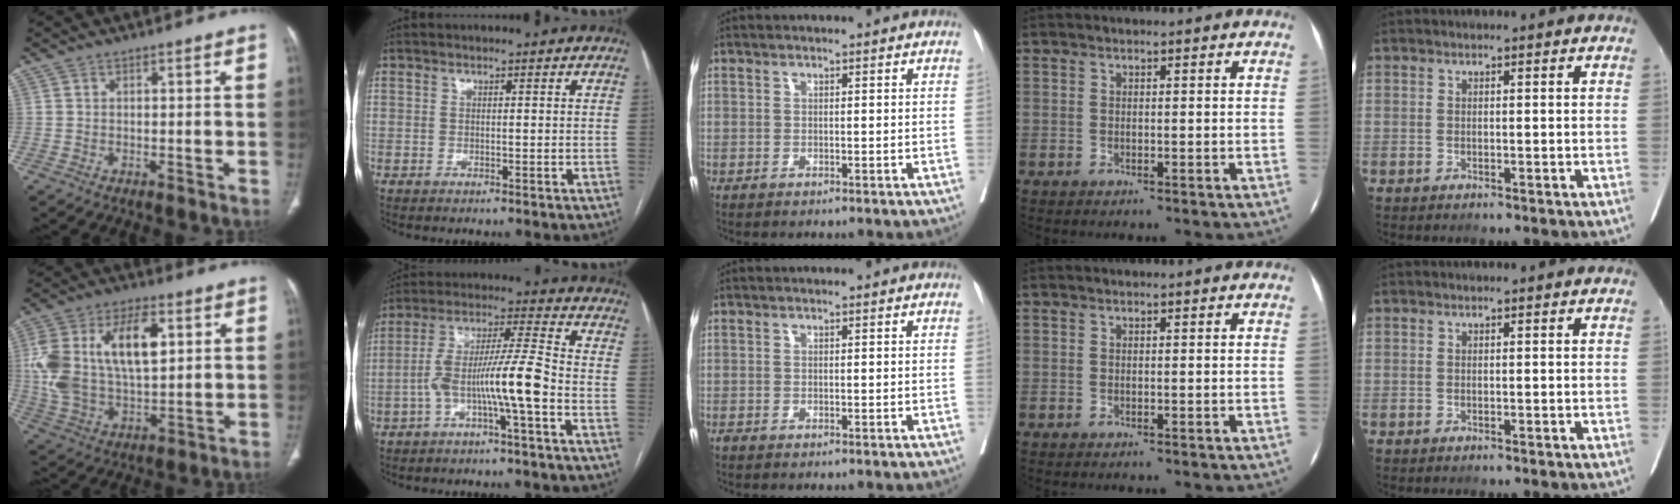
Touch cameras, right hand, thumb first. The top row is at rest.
{"thumb": {"total": 19.1, "force": [4.4, 10.0, 15.7], "torque": [-0.298, 0.003, 0.083]}, "index": {"total": 10.4, "force": [-3.7, -0.1, 9.7], "torque": [-0.184, 0.026, -0.066]}}